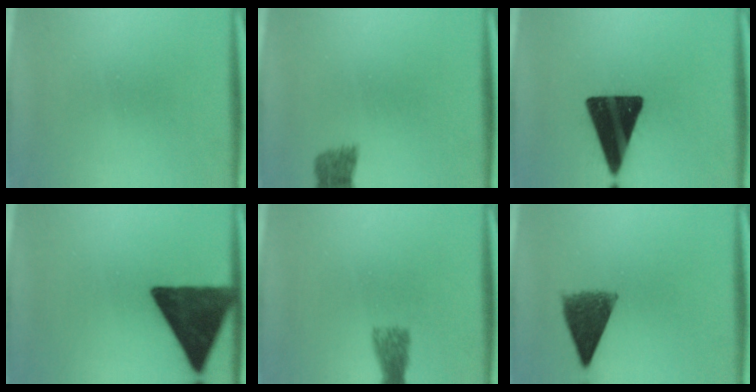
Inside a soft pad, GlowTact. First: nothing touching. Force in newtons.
{"total": 1.9}
{"total": 18.6}
{"total": 12.2}
{"total": 2.7}
{"total": 8.2}